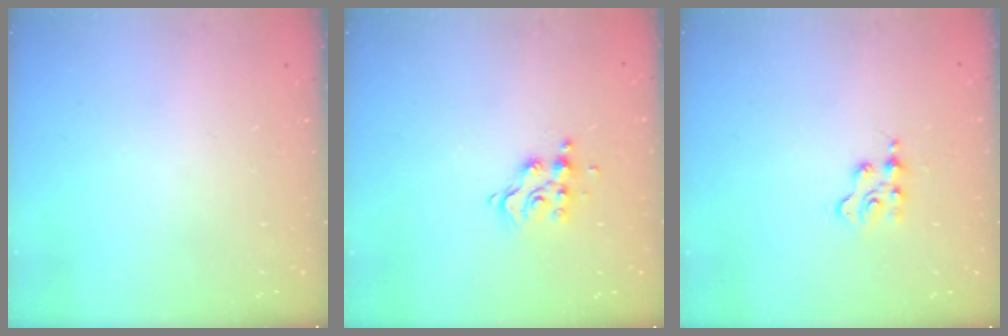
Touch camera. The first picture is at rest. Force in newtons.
{"total": 9.8, "press": 9.8, "slide": 0.8}
{"total": 2.4, "press": 2.4, "slide": 0.3}